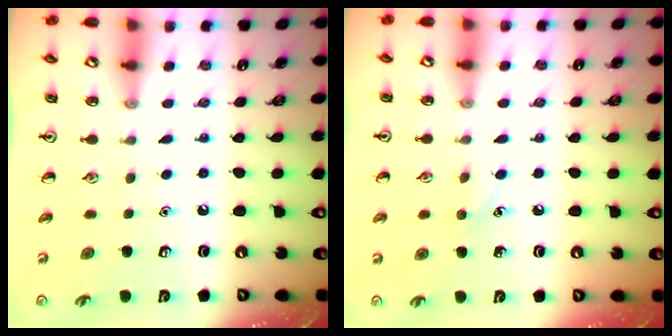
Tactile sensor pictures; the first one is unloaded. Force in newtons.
{"total": 5.9, "press": 5.7, "slide": 1.7}